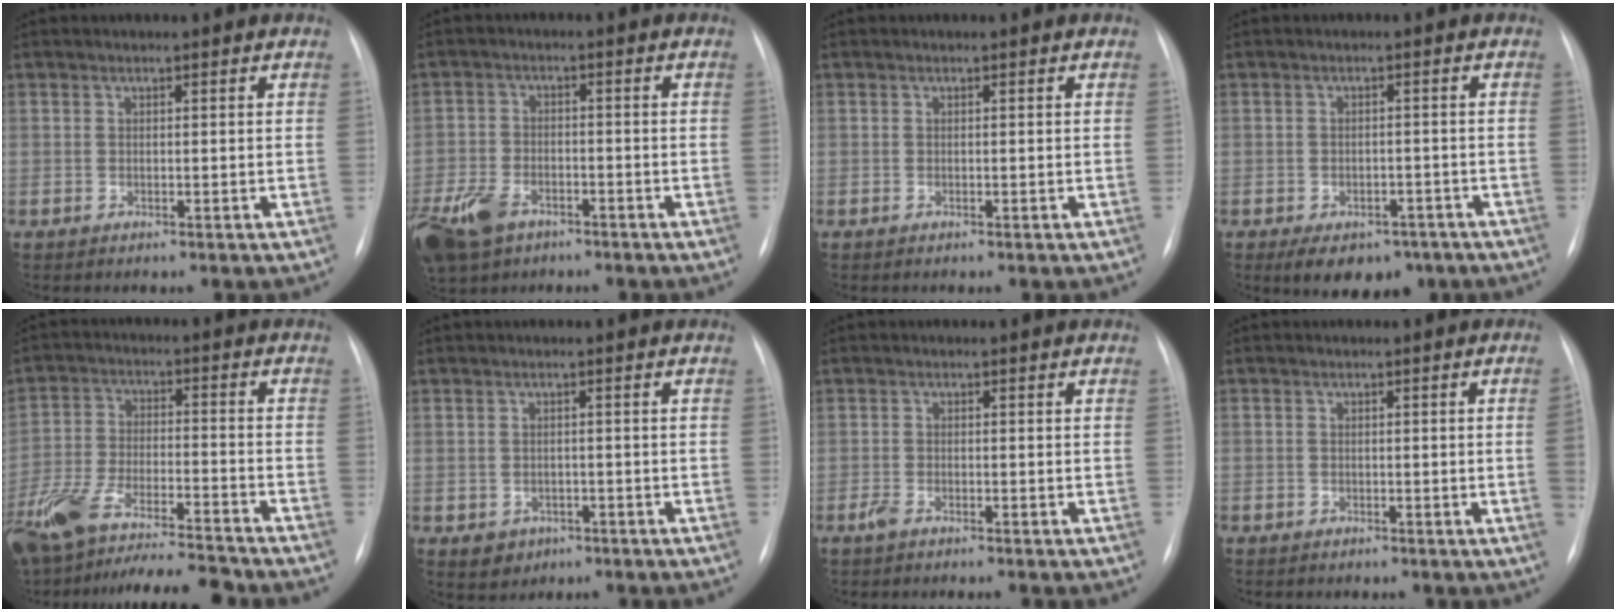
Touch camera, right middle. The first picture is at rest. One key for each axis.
{"total": 11.7, "fx": -6.9, "fy": 7.1, "fz": 6.2, "tx": -0.157, "ty": -0.008, "tz": -0.118}
{"total": 0.0}
{"total": 8.5, "fx": -5.7, "fy": 5.1, "fz": 3.9, "tx": -0.046, "ty": 0.010, "tz": -0.075}
{"total": 19.6, "fx": -17.2, "fy": 2.5, "fz": 9.0, "tx": -0.193, "ty": -0.017, "tz": -0.286}
{"total": 3.2, "fx": -1.5, "fy": 2.7, "fz": 0.8, "tx": -0.008, "ty": 0.006, "tz": -0.012}
{"total": 1.8, "fx": -1.4, "fy": 0.4, "fz": 1.0, "tx": -0.029, "ty": -0.003, "tz": -0.027}
{"total": 1.6, "fx": -0.6, "fy": -0.3, "fz": 1.4, "tx": -0.022, "ty": 0.001, "tz": -0.012}